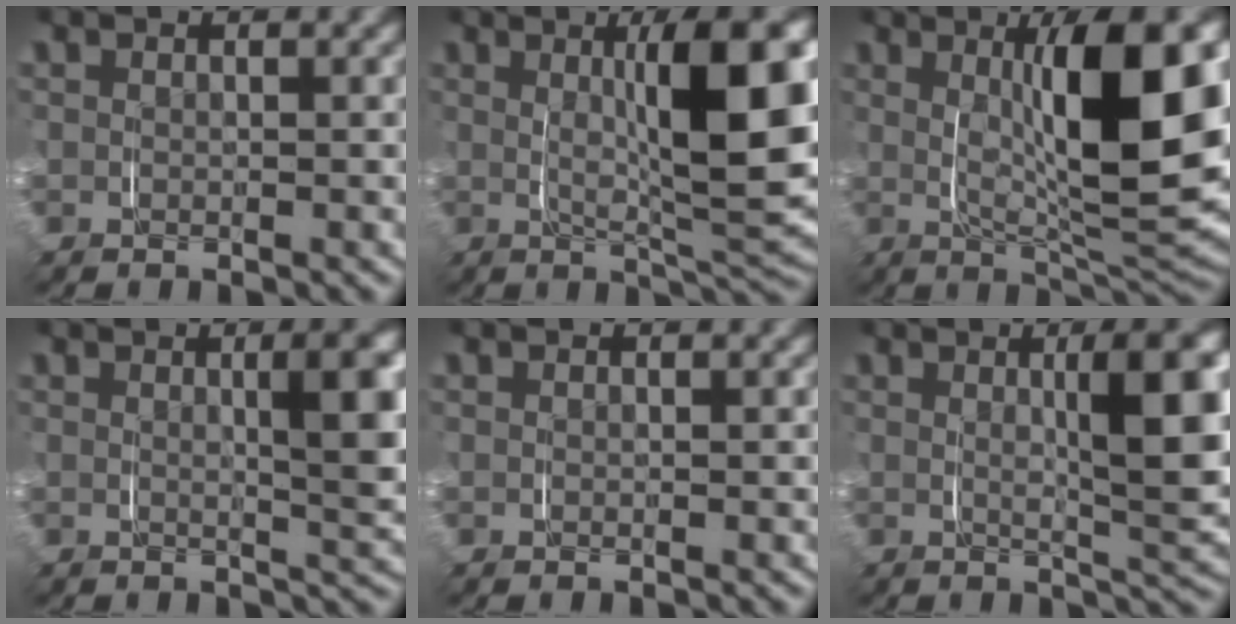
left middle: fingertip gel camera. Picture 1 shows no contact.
{"total": 10.2, "force": [1.5, 2.6, 9.8], "torque": [-0.137, 0.005, 0.027]}
{"total": 11.4, "force": [0.9, 3.3, 10.9], "torque": [-0.167, -0.005, 0.023]}
{"total": 4.7, "force": [0.9, 0.8, 4.5], "torque": [-0.059, 0.002, 0.016]}
{"total": 0.0}
{"total": 6.8, "force": [1.3, 1.6, 6.5], "torque": [-0.085, 0.005, 0.023]}